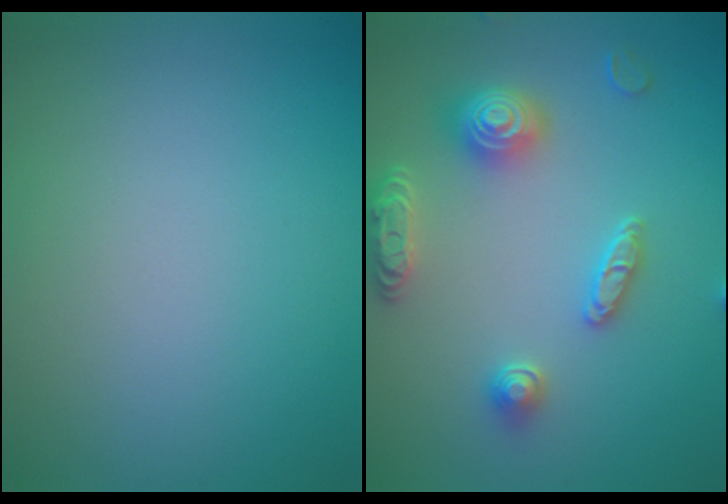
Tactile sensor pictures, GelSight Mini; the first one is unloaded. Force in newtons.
{"total": 4.2, "press": 4.1, "slide": 1.0}